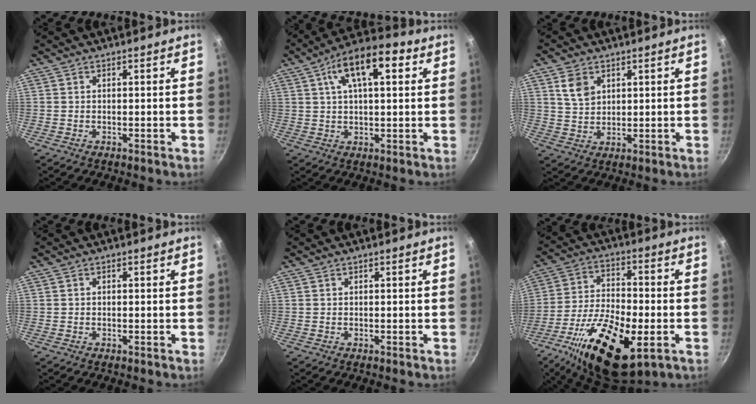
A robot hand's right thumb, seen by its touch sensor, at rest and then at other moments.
{"total": 13.4, "force": [4.8, 5.9, 11.1], "torque": [-0.168, 0.017, 0.070]}
{"total": 5.5, "force": [2.4, 3.9, 2.9], "torque": [-0.038, -0.008, 0.051]}
{"total": 0.0}
{"total": 0.0}
{"total": 21.1, "force": [-8.0, 8.9, 17.4], "torque": [-0.297, 0.013, -0.135]}